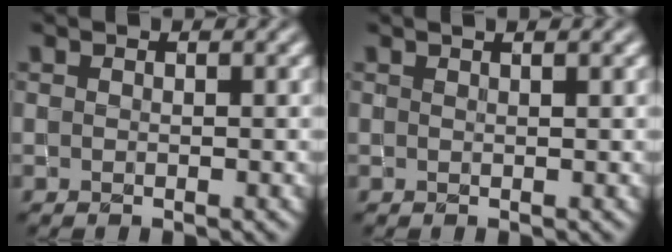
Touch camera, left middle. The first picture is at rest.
{"total": 2.0, "force": [1.3, 0.7, 1.4], "torque": [-0.010, -0.002, 0.000]}